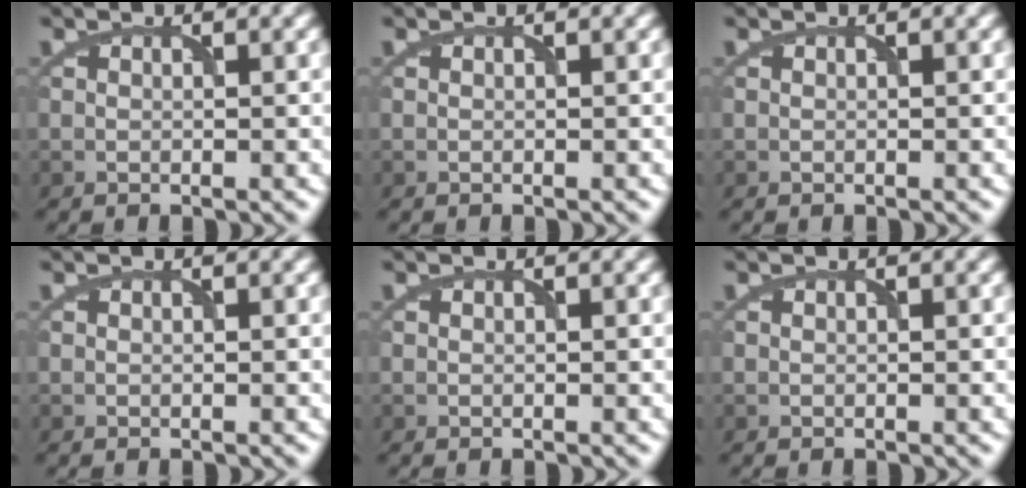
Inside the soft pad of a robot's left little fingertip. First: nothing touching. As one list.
[{"total": 0.0}, {"total": 0.0}, {"total": 0.0}, {"total": 0.0}, {"total": 0.0}]